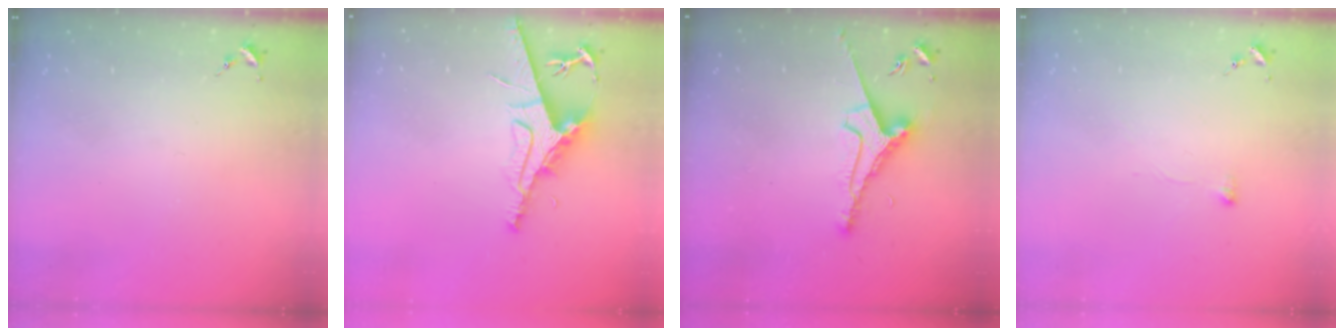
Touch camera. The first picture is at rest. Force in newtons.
{"total": 9.7, "press": 9.6, "slide": 1.2}
{"total": 7.9, "press": 7.8, "slide": 0.9}
{"total": 4.6, "press": 4.6, "slide": 0.6}